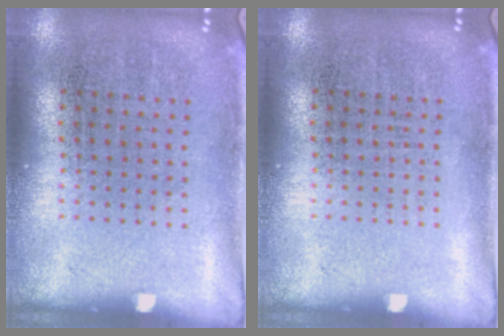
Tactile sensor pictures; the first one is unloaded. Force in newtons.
{"total": 0.0}